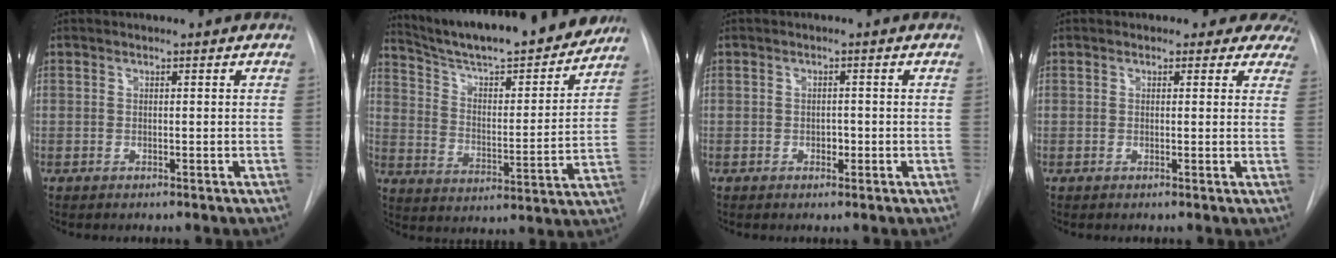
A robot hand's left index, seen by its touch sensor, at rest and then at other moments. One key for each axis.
{"total": 22.4, "fx": 20.1, "fy": 3.0, "fz": 9.4, "tx": -0.153, "ty": -0.016, "tz": 0.294}
{"total": 1.2, "fx": -0.4, "fy": 0.8, "fz": 0.8, "tx": -0.012, "ty": 0.002, "tz": -0.005}
{"total": 7.3, "fx": 6.4, "fy": 3.5, "fz": 0.5, "tx": 0.034, "ty": -0.002, "tz": 0.041}